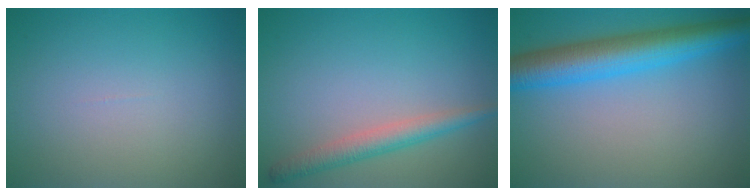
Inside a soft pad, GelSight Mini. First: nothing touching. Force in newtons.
{"total": 2.8, "press": 2.8, "slide": 0.2}
{"total": 6.8, "press": 6.8, "slide": 0.3}